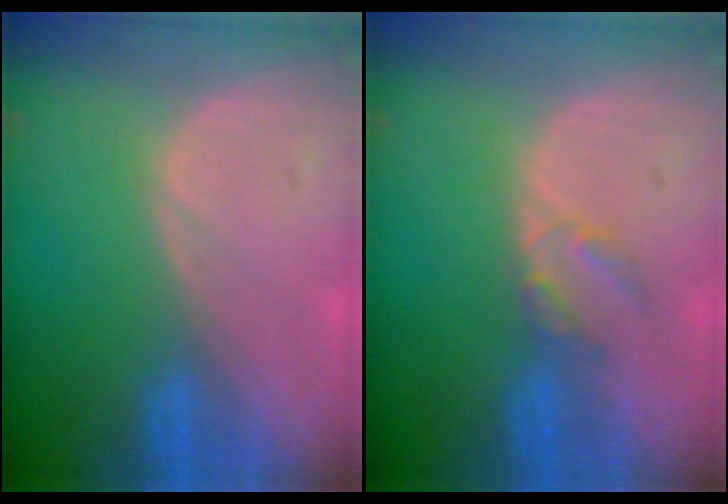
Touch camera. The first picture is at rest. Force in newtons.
{"total": 2.5, "press": 2.5, "slide": 0.3}